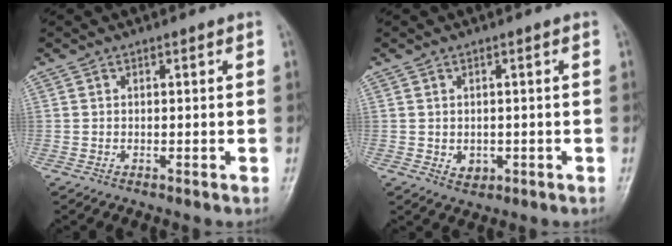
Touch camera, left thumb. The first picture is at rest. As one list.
[{"total": 2.4, "force": [-0.4, 1.9, 1.3], "torque": [-0.013, -0.001, 0.003]}]